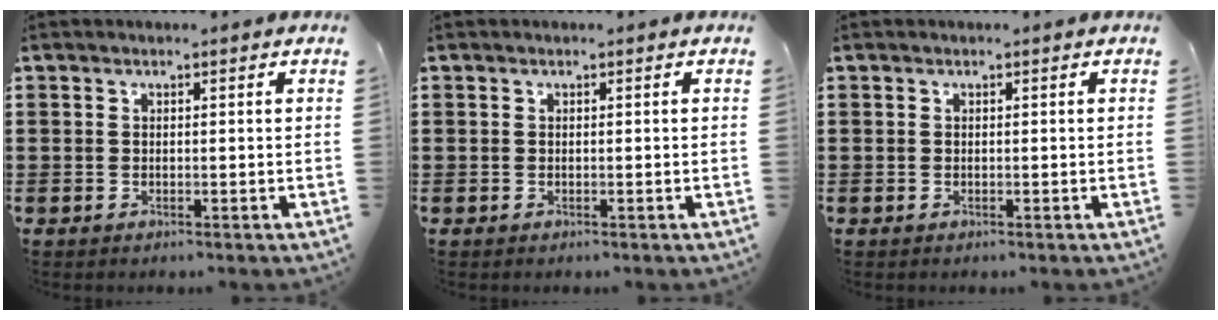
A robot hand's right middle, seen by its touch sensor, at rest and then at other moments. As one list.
[{"total": 0.0}, {"total": 0.0}]